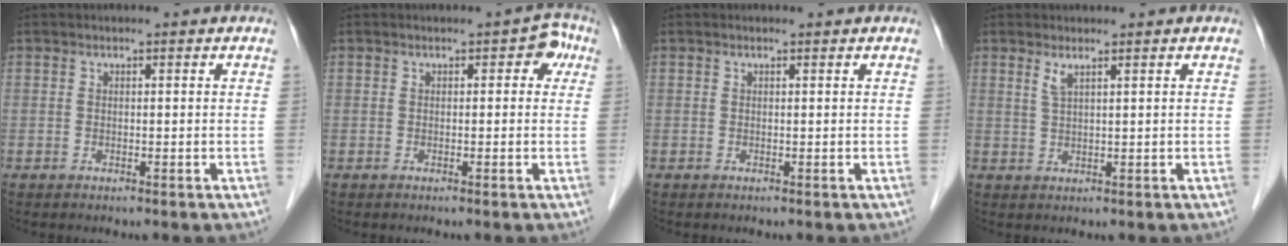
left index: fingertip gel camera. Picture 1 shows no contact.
{"total": 2.4, "force": [0.5, 1.6, 1.8], "torque": [-0.006, 0.015, -0.005]}
{"total": 0.0}
{"total": 1.7, "force": [1.1, 0.0, 1.3], "torque": [-0.031, -0.004, 0.025]}